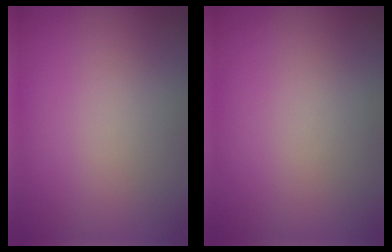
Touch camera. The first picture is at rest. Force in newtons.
{"total": 0.0}